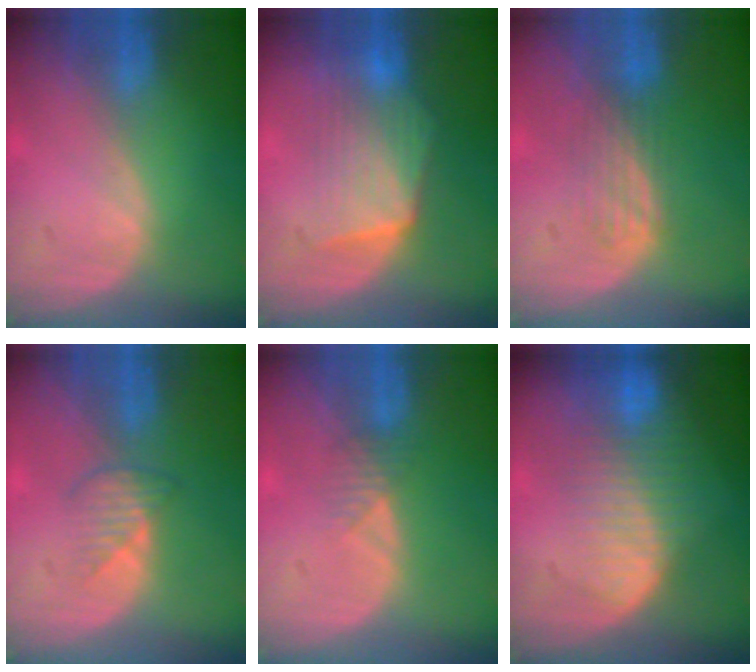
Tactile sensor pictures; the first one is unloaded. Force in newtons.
{"total": 7.5, "press": 7.4, "slide": 1.2}
{"total": 3.6, "press": 3.2, "slide": 1.7}
{"total": 2.5, "press": 2.5, "slide": 0.4}
{"total": 1.9, "press": 1.6, "slide": 1.0}
{"total": 8.6, "press": 7.3, "slide": 4.4}